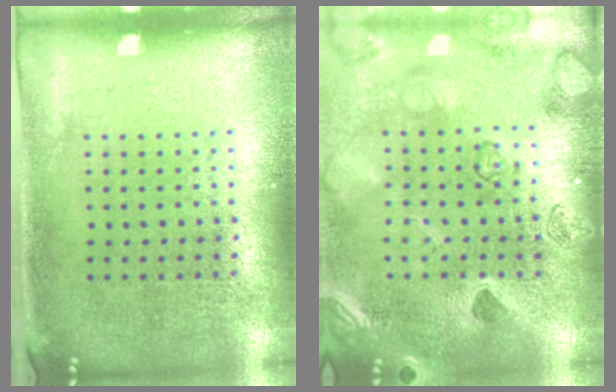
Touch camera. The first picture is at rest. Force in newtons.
{"total": 2.4, "press": 2.4, "slide": 0.3}